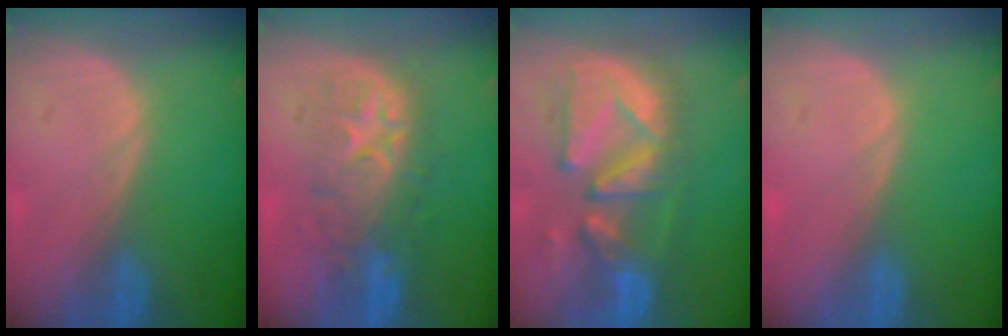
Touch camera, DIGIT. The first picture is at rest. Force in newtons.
{"total": 8.7, "press": 8.6, "slide": 1.7}
{"total": 11.8, "press": 11.0, "slide": 4.5}
{"total": 0.0}